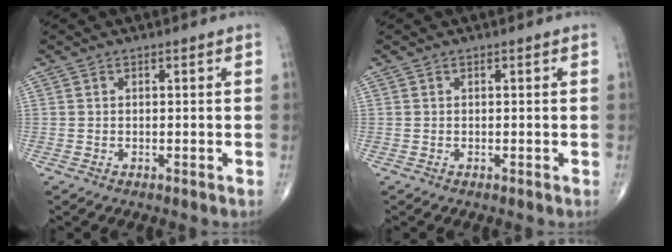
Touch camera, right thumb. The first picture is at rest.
{"total": 0.0}